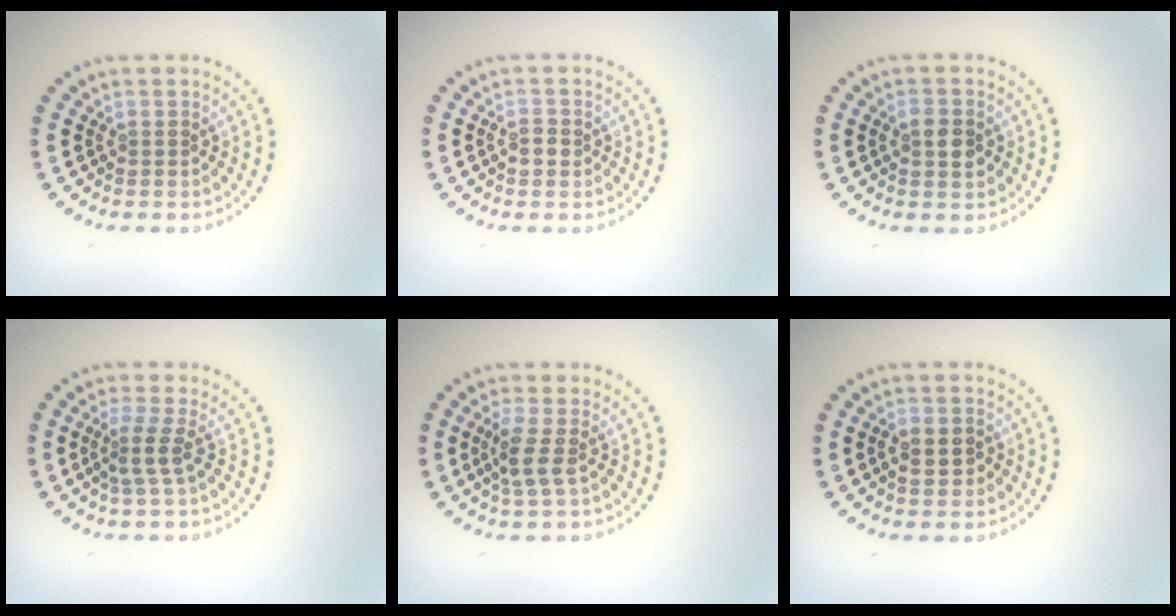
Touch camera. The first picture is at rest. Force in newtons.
{"total": 1.3, "press": 1.3, "slide": 0.0}
{"total": 2.0, "press": 2.0, "slide": 0.1}
{"total": 2.2, "press": 1.5, "slide": 1.6}
{"total": 2.4, "press": 2.0, "slide": 1.3}
{"total": 2.4, "press": 2.4, "slide": 0.2}